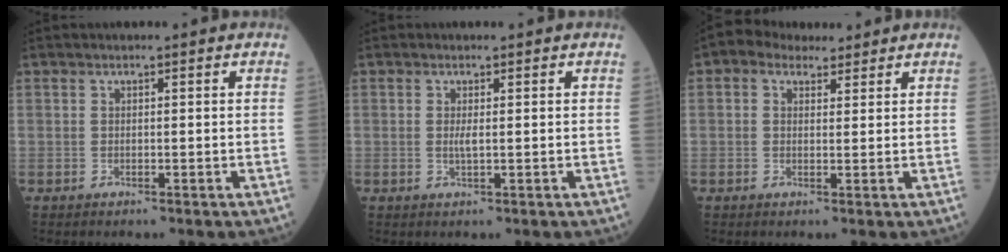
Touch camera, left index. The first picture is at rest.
{"total": 1.1, "force": [-0.1, 0.2, 1.1], "torque": [-0.028, -0.006, 0.000]}
{"total": 4.5, "force": [3.1, 2.7, 1.5], "torque": [-0.031, 0.024, 0.056]}